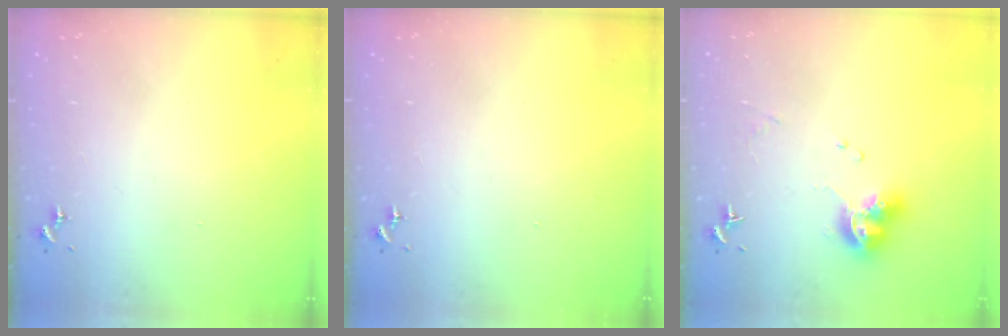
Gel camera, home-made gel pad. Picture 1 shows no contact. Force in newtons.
{"total": 0.0}
{"total": 11.3, "press": 11.2, "slide": 1.3}